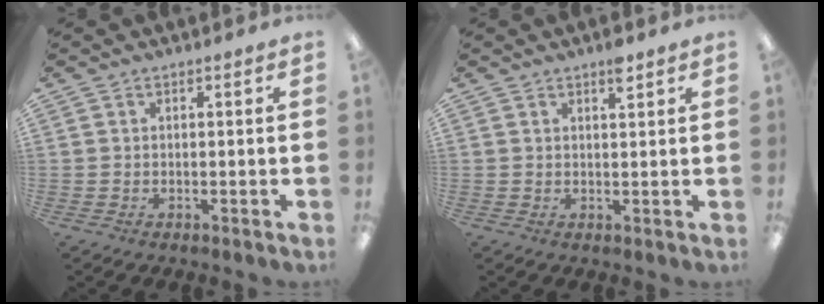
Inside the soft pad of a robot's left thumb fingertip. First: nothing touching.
{"total": 2.9, "force": [2.1, 0.7, 1.9], "torque": [-0.026, -0.005, 0.033]}